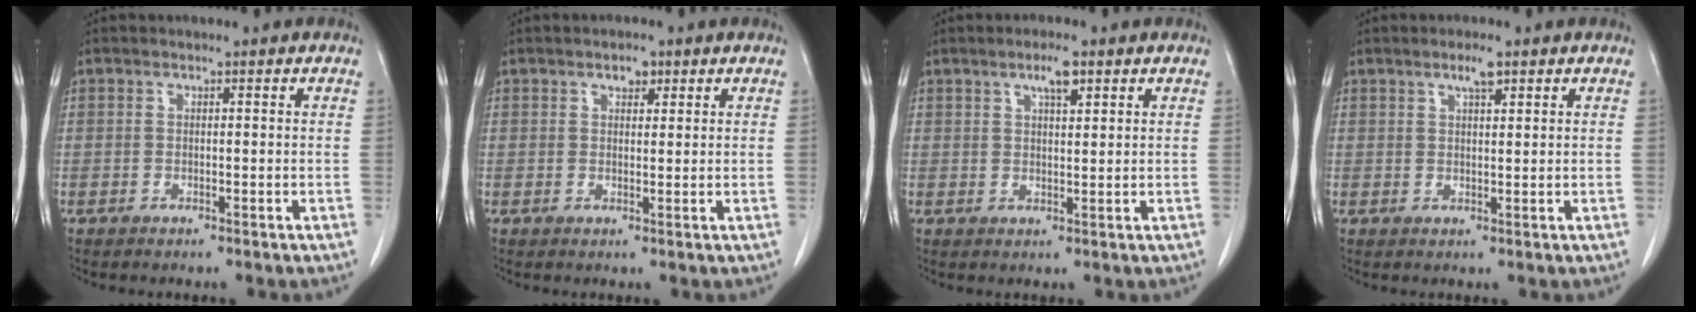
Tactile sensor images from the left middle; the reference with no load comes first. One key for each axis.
{"total": 1.9, "fx": 1.2, "fy": 1.0, "fz": 1.1, "tx": -0.017, "ty": 0.002, "tz": 0.018}
{"total": 3.3, "fx": 2.0, "fy": 0.7, "fz": 2.6, "tx": -0.046, "ty": 0.002, "tz": 0.034}
{"total": 2.5, "fx": 1.6, "fy": 0.4, "fz": 1.9, "tx": -0.035, "ty": 0.003, "tz": 0.029}